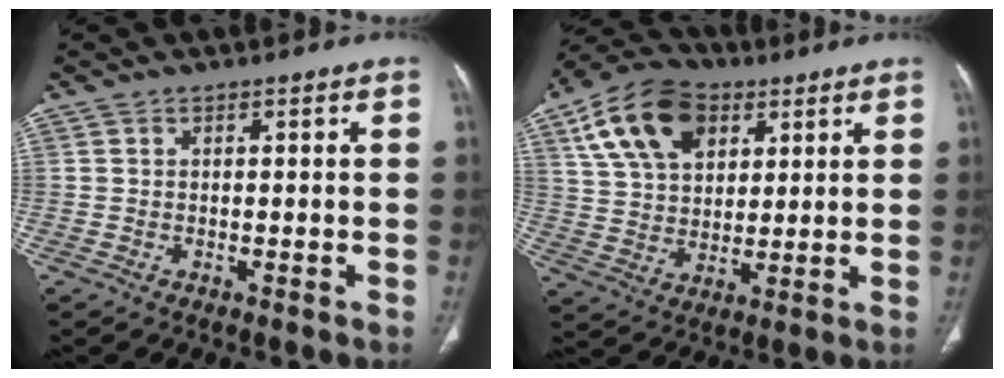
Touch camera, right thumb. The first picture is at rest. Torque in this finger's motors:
{"motor_torque": [-0.79, 1.43, 0.25, 0.44, 0.11]}